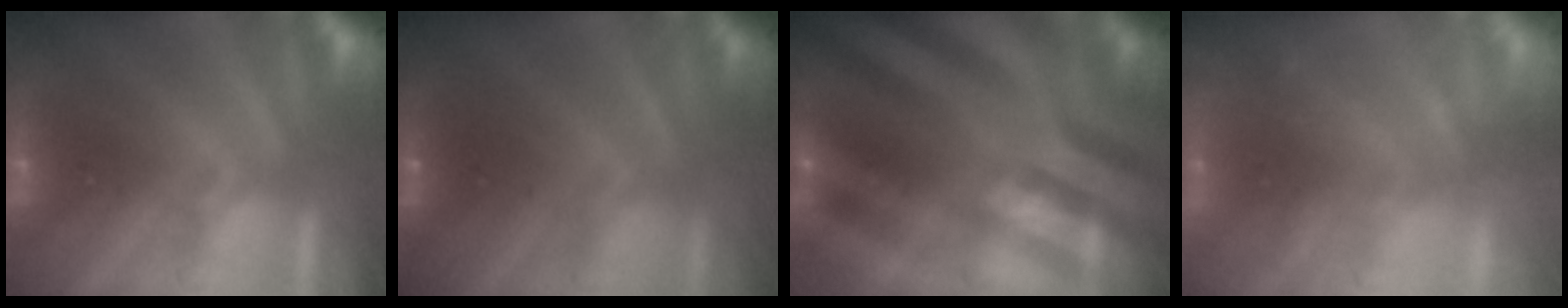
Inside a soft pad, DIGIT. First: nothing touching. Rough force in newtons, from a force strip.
{"total": 1.8}
{"total": 2.6}
{"total": 2.4}